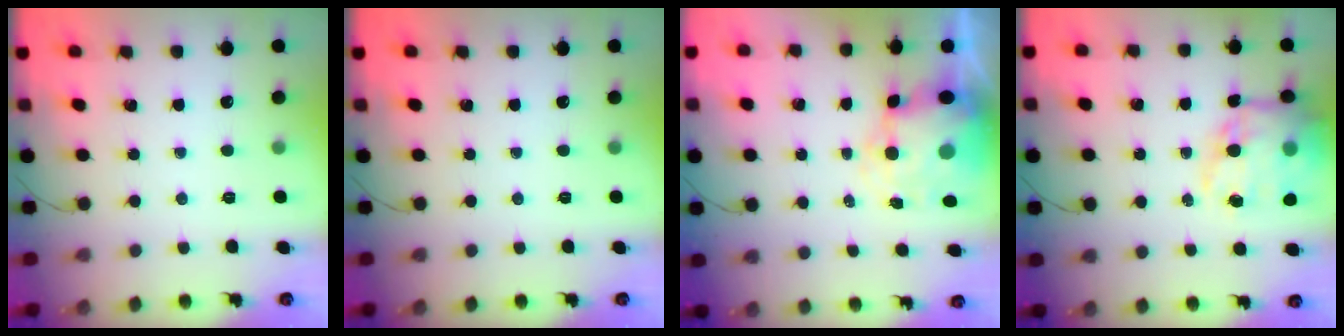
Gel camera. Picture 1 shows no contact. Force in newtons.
{"total": 0.0}
{"total": 7.7, "press": 7.4, "slide": 2.1}
{"total": 20.7, "press": 20.2, "slide": 4.4}